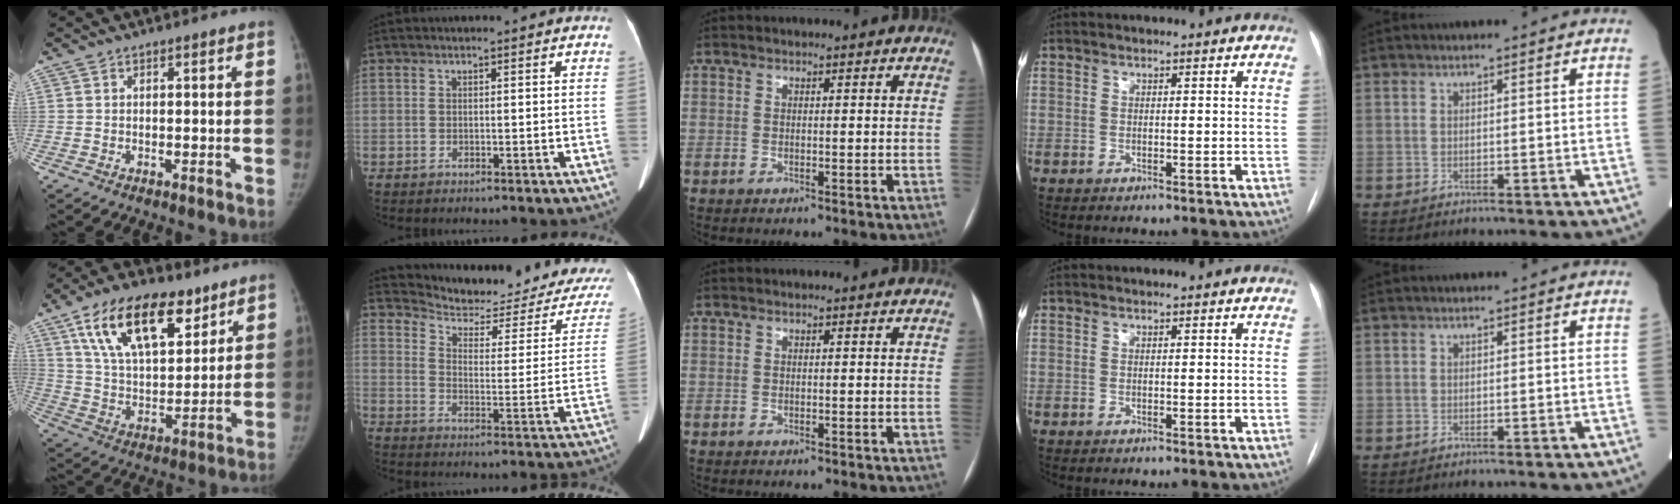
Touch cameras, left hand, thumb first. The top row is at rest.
{"thumb": {"total": 20.7, "force": [11.5, 10.2, 13.8], "torque": [-0.201, -0.034, 0.206]}, "index": {"total": 19.7, "force": [18.9, 2.8, 5.0], "torque": [-0.069, -0.075, 0.230]}}